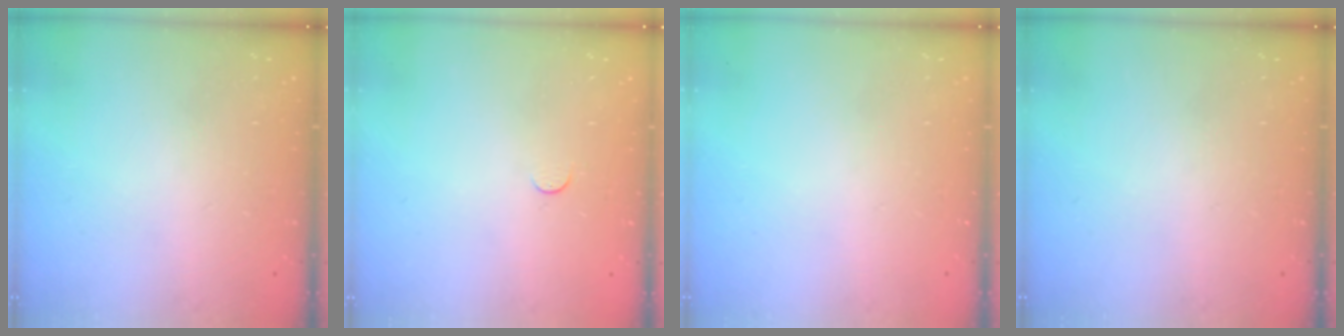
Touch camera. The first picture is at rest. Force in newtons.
{"total": 3.0, "press": 3.0, "slide": 0.3}
{"total": 0.0}
{"total": 0.0}